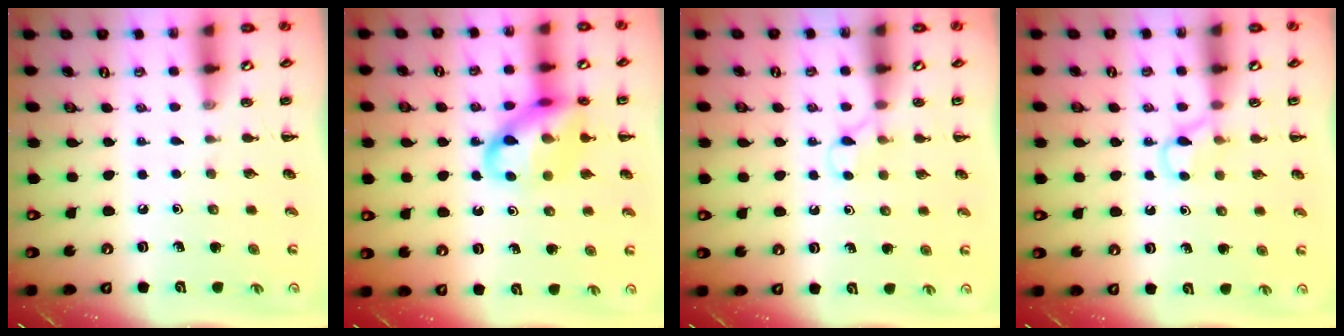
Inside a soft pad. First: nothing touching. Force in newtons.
{"total": 15.0, "press": 14.7, "slide": 2.8}
{"total": 3.3, "press": 3.2, "slide": 0.9}
{"total": 4.0, "press": 3.8, "slide": 1.3}